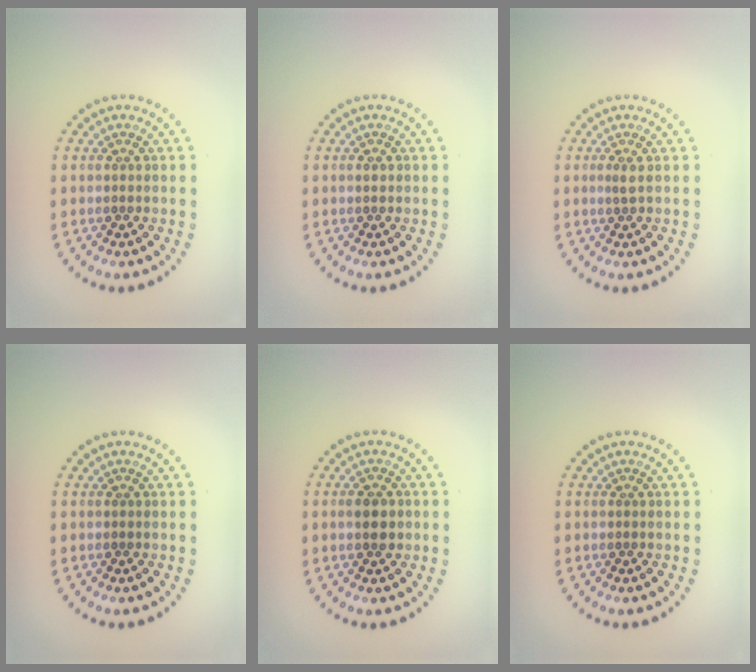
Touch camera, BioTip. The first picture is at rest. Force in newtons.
{"total": 0.8, "press": 0.8, "slide": 0.2}
{"total": 0.9, "press": 0.6, "slide": 0.6}
{"total": 0.0}
{"total": 2.3, "press": 2.3, "slide": 0.0}
{"total": 0.0}